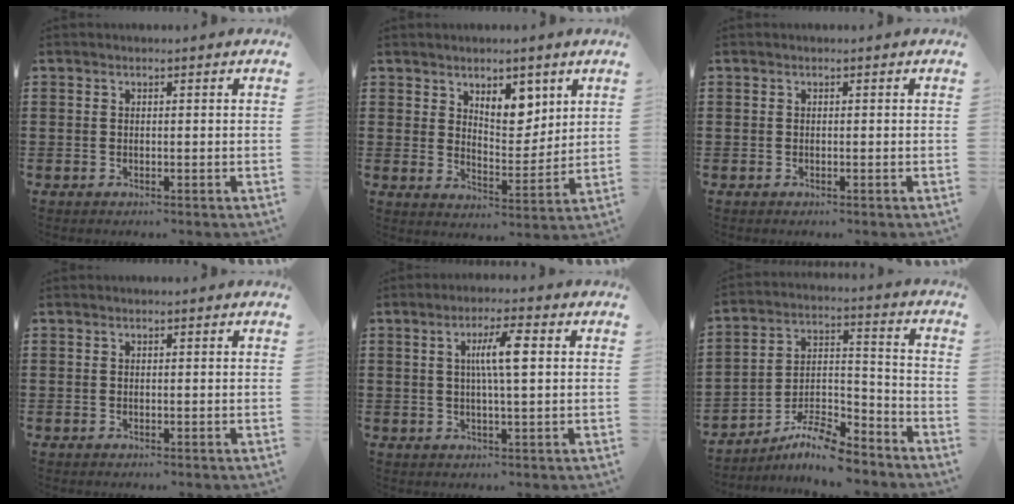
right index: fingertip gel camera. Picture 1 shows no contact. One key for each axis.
{"total": 6.2, "fx": 4.2, "fy": 3.3, "fz": 3.2, "tx": -0.052, "ty": -0.013, "tz": 0.071}
{"total": 0.0}
{"total": 0.0}
{"total": 6.0, "fx": 1.1, "fy": 0.9, "fz": 5.8, "tx": -0.112, "ty": 0.005, "tz": 0.013}
{"total": 9.0, "fx": -8.0, "fy": 1.7, "fz": 3.7, "tx": -0.061, "ty": 0.024, "tz": -0.152}